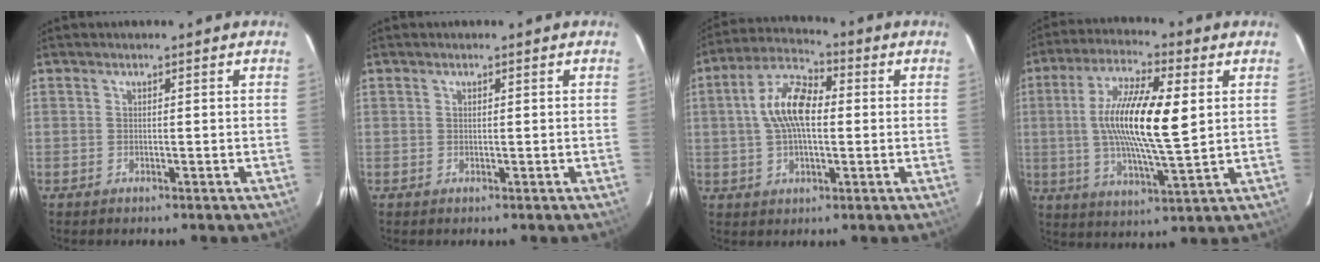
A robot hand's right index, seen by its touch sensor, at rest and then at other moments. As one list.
[{"total": 0.0}, {"total": 10.9, "force": [0.9, 5.5, 9.4], "torque": [-0.182, 0.023, 0.013]}, {"total": 15.6, "force": [2.2, 3.5, 15.0], "torque": [-0.277, 0.004, 0.037]}]